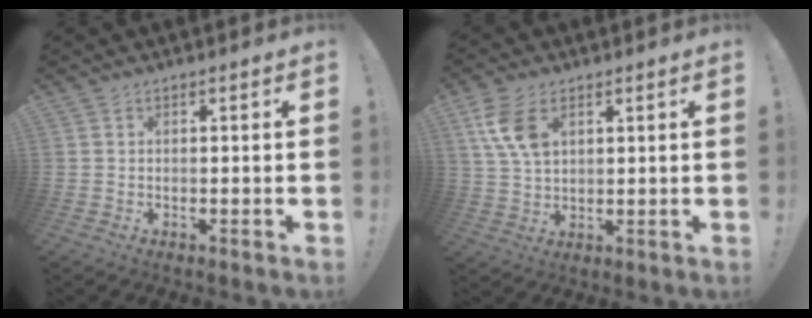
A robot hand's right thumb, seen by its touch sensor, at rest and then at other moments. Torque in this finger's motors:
{"motor_torque": [0.94, 0.97, 0.28, 0.53, 0.13]}